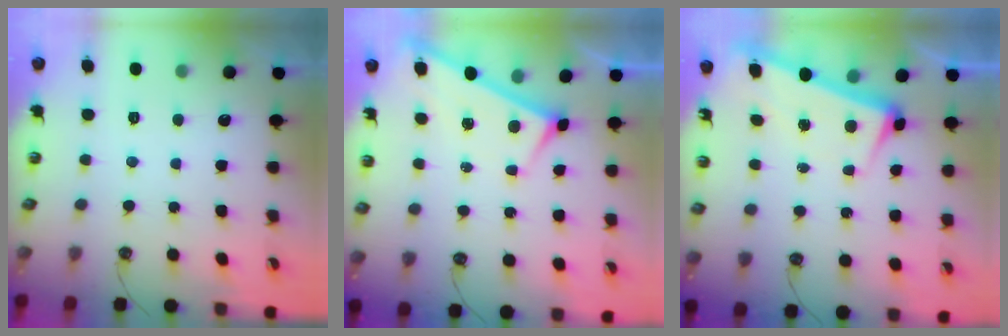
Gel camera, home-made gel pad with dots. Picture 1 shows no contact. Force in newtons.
{"total": 2.9, "press": 2.9, "slide": 0.3}
{"total": 1.9, "press": 1.6, "slide": 1.1}